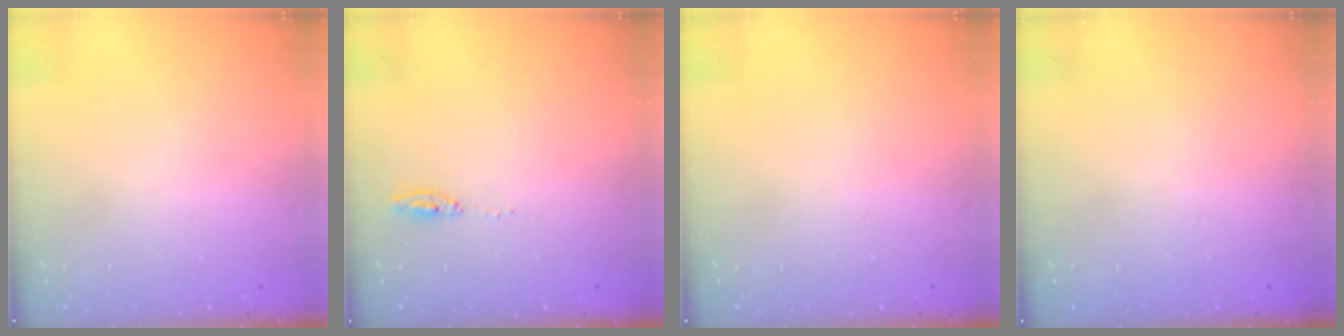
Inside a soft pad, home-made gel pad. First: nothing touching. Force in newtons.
{"total": 4.6, "press": 4.4, "slide": 1.3}
{"total": 0.0}
{"total": 0.0}